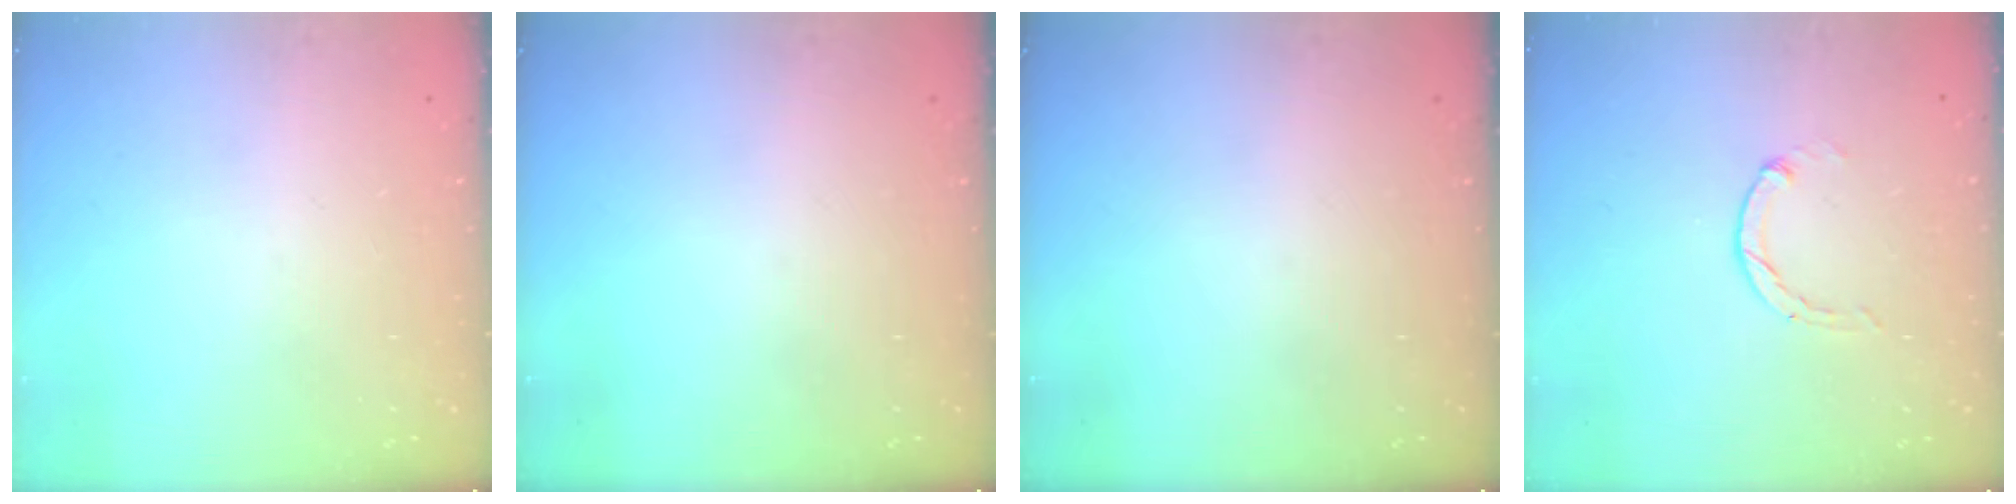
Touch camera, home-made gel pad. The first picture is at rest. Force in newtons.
{"total": 0.0}
{"total": 0.0}
{"total": 0.8, "press": 0.7, "slide": 0.2}